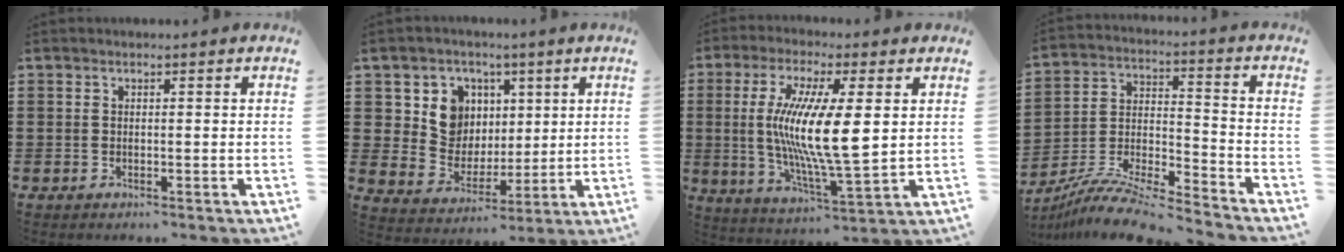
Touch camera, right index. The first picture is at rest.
{"total": 8.9, "force": [3.1, 8.0, 2.5], "torque": [-0.071, -0.001, 0.058]}
{"total": 12.0, "force": [1.7, 2.5, 11.6], "torque": [-0.240, -0.005, 0.026]}
{"total": 10.3, "force": [-9.5, 0.6, 3.9], "torque": [-0.074, 0.015, -0.192]}